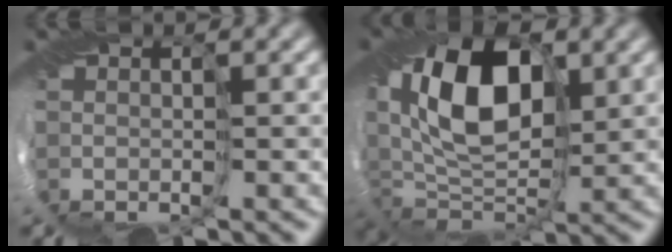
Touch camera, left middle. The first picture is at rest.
{"total": 11.3, "force": [2.0, 6.5, 9.0], "torque": [-0.169, 0.016, 0.024]}